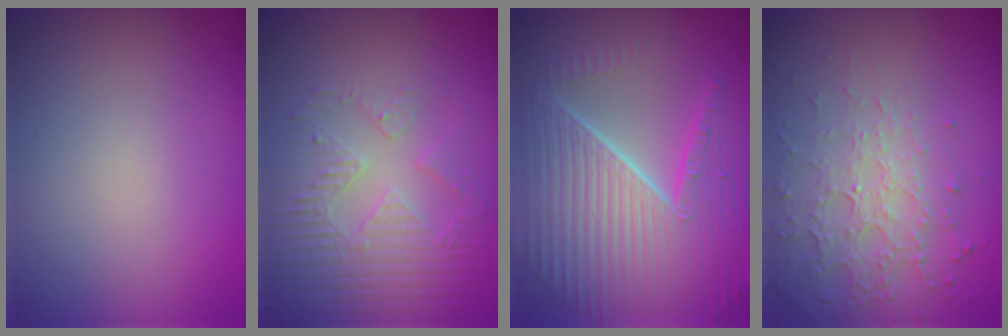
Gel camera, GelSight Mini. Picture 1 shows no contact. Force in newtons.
{"total": 5.1, "press": 3.5, "slide": 3.8}
{"total": 10.2, "press": 6.5, "slide": 7.9}
{"total": 4.7, "press": 3.3, "slide": 3.4}